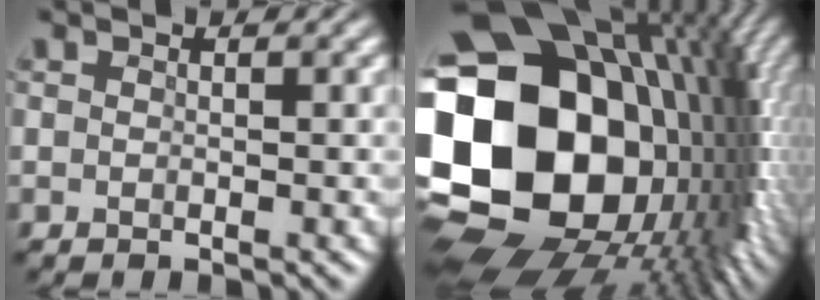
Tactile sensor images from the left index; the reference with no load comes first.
{"total": 22.1, "force": [1.0, 16.4, 14.7], "torque": [-0.304, -0.032, 0.053]}